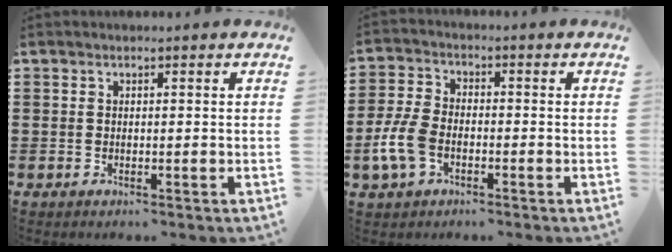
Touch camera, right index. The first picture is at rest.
{"total": 6.1, "force": [-2.4, 3.7, 4.2], "torque": [-0.115, -0.003, -0.052]}